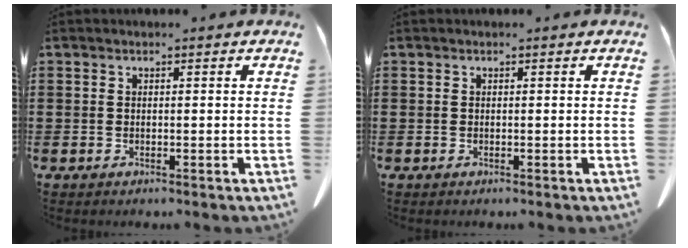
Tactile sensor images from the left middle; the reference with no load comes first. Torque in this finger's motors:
{"motor_torque": [0.00, 0.00, 0.00, -0.01]}